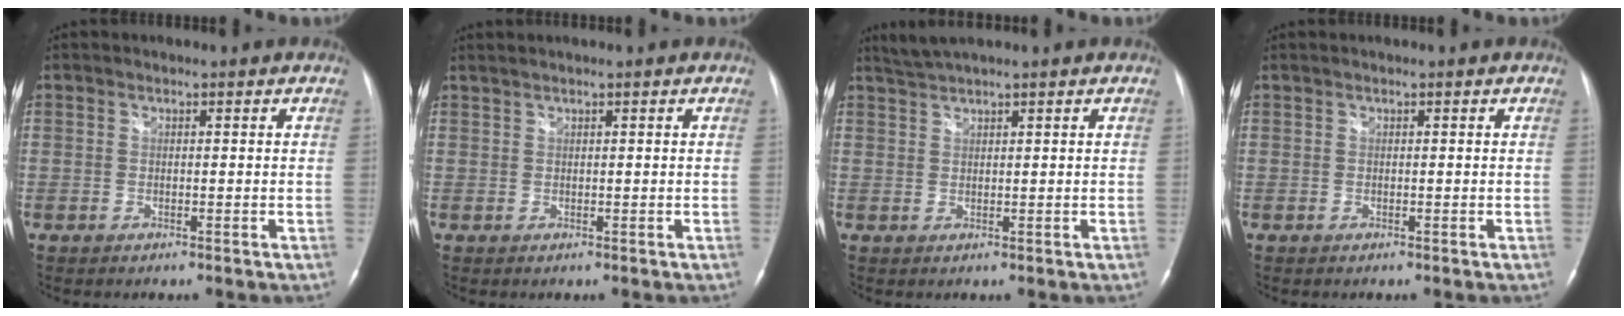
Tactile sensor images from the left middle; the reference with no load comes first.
{"total": 0.8, "force": [0.8, -0.1, 0.2], "torque": [-0.007, 0.008, 0.020]}
{"total": 2.4, "force": [2.3, -0.5, 0.8], "torque": [-0.021, 0.013, 0.049]}
{"total": 0.0}